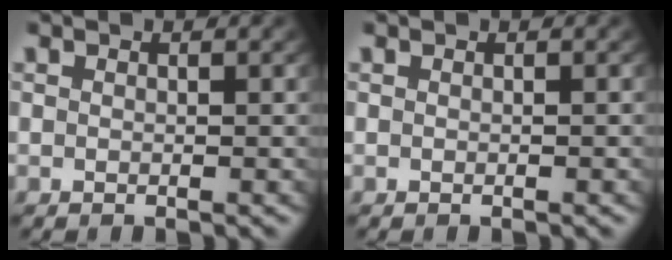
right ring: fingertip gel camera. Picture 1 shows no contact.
{"total": 0.0}